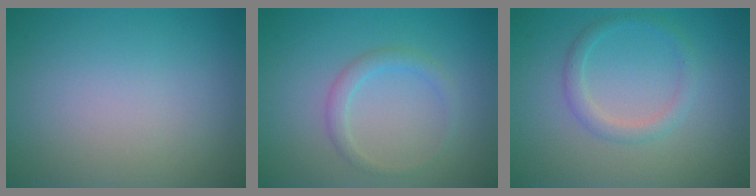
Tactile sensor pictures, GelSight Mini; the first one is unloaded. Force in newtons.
{"total": 1.6, "press": 1.6, "slide": 0.1}
{"total": 1.9, "press": 1.8, "slide": 0.1}